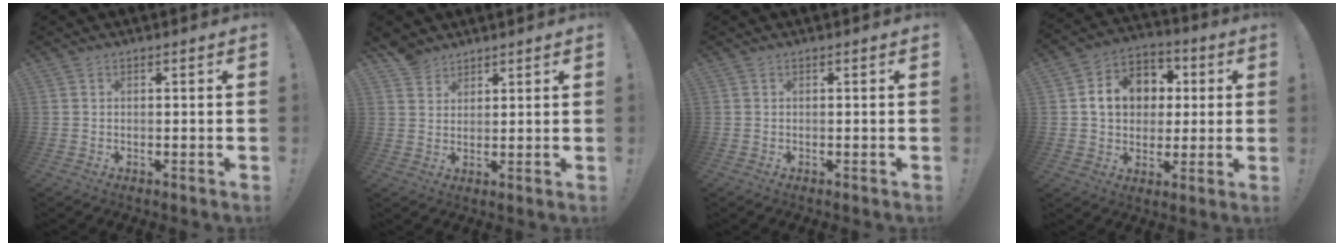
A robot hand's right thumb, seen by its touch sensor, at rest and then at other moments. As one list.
[{"total": 4.8, "force": [3.9, 2.7, 0.5], "torque": [-0.005, -0.024, 0.075]}, {"total": 0.0}, {"total": 13.8, "force": [2.4, 11.5, 7.1], "torque": [-0.096, 0.002, 0.054]}]